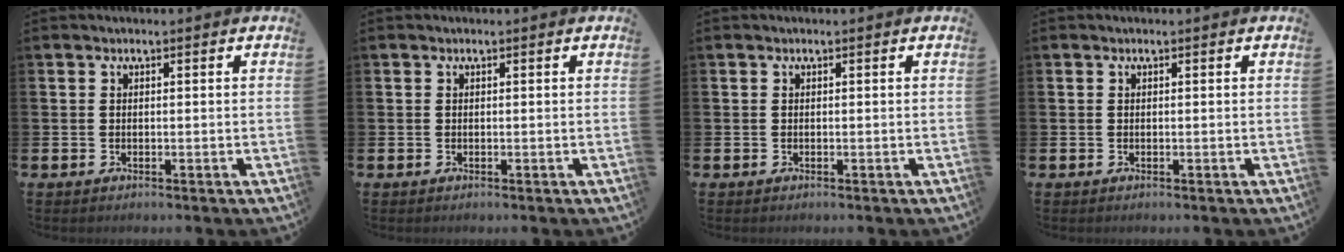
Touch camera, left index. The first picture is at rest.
{"total": 0.0}
{"total": 0.0}
{"total": 0.0}